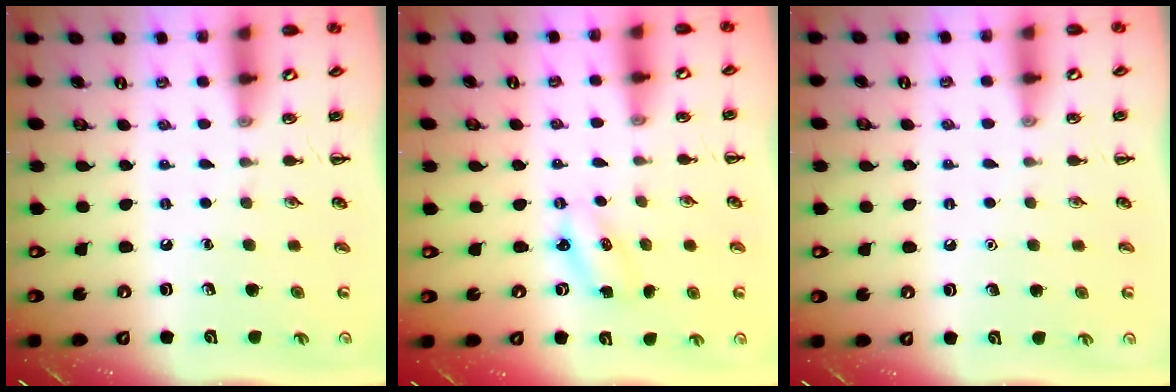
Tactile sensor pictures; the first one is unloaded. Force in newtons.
{"total": 2.4, "press": 2.3, "slide": 0.6}
{"total": 1.5, "press": 1.5, "slide": 0.2}